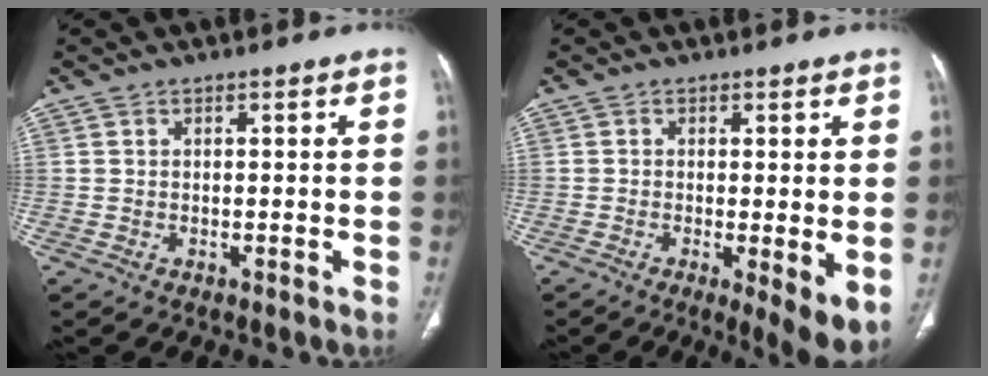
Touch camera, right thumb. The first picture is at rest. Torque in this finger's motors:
{"motor_torque": [-0.14, 0.54, -0.18, -0.15, 0.04]}